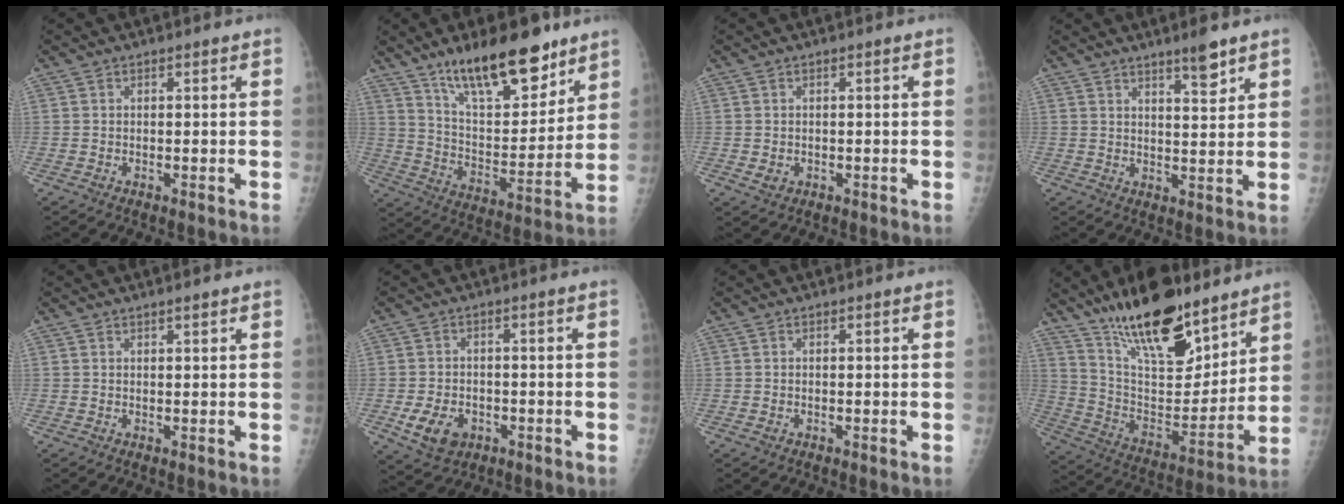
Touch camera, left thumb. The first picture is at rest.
{"total": 19.6, "force": [13.5, 7.1, 12.2], "torque": [-0.152, -0.081, 0.232]}
{"total": 1.9, "force": [-0.3, 1.6, 1.0], "torque": [-0.011, -0.001, 0.002]}
{"total": 4.8, "force": [3.6, 0.6, 3.1], "torque": [-0.042, -0.030, 0.056]}
{"total": 0.8, "force": [0.7, 0.0, 0.4], "torque": [-0.006, -0.005, 0.013]}
{"total": 7.0, "force": [-2.5, 5.2, 4.0], "torque": [-0.065, 0.009, -0.033]}
{"total": 0.7, "force": [-0.1, 0.6, 0.4], "torque": [-0.006, 0.000, 0.000]}
{"total": 23.5, "force": [16.8, 8.7, 13.9], "torque": [-0.193, -0.081, 0.292]}